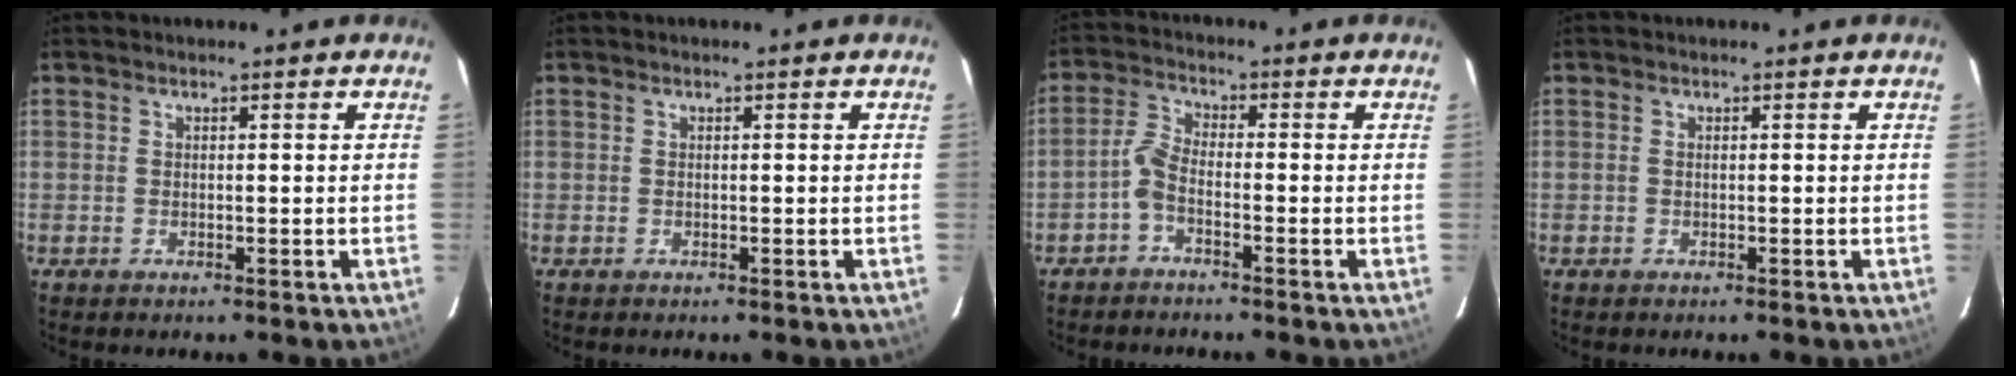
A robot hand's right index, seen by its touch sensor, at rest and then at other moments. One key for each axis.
{"total": 0.0}
{"total": 3.2, "fx": -1.9, "fy": 1.0, "fz": 2.4, "tx": -0.064, "ty": 0.013, "tz": -0.044}
{"total": 0.0}